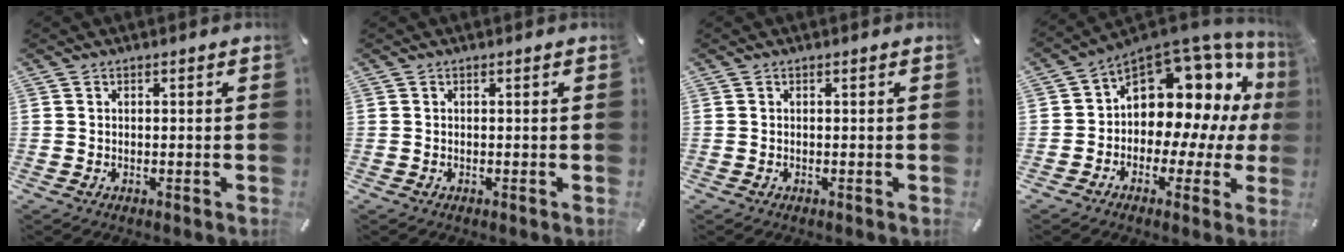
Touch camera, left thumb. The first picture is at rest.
{"total": 0.0}
{"total": 0.0}
{"total": 13.4, "force": [5.3, 9.3, 8.1], "torque": [-0.118, -0.067, 0.084]}